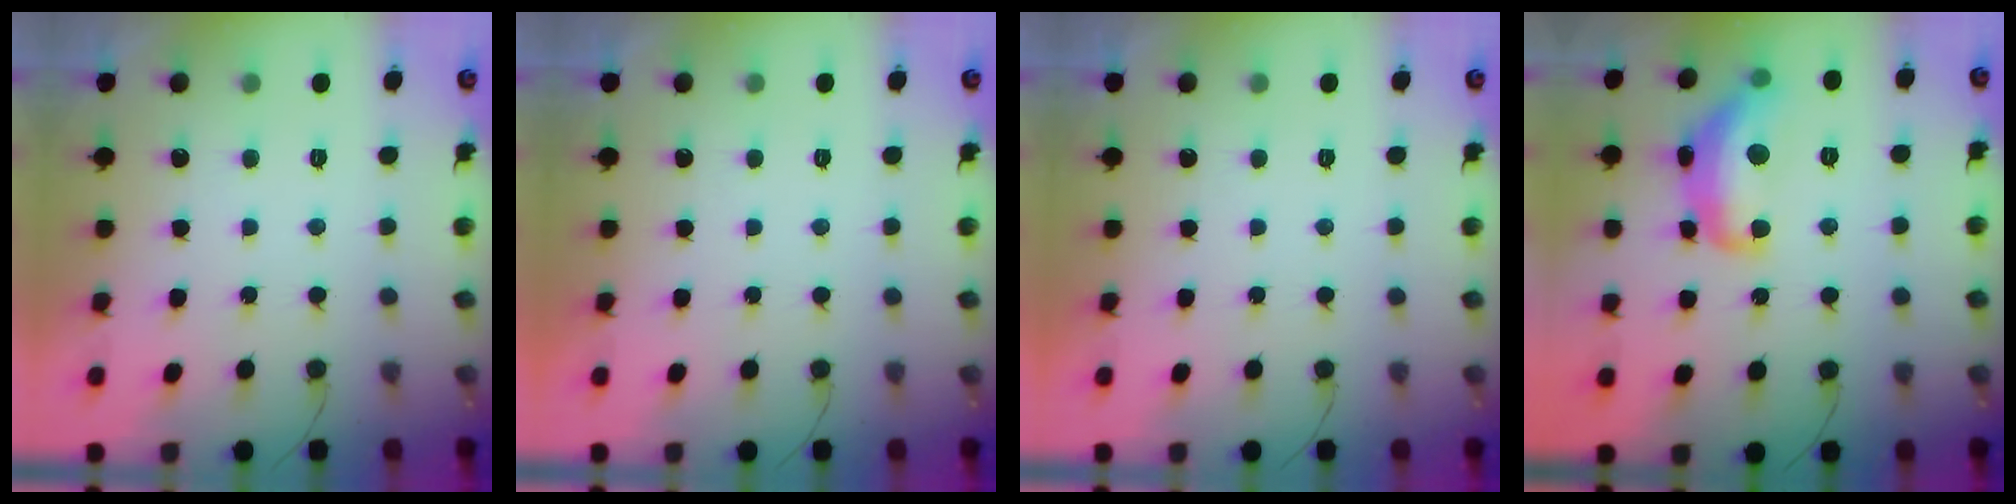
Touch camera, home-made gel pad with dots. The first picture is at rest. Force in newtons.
{"total": 0.0}
{"total": 0.0}
{"total": 15.8, "press": 15.7, "slide": 0.9}